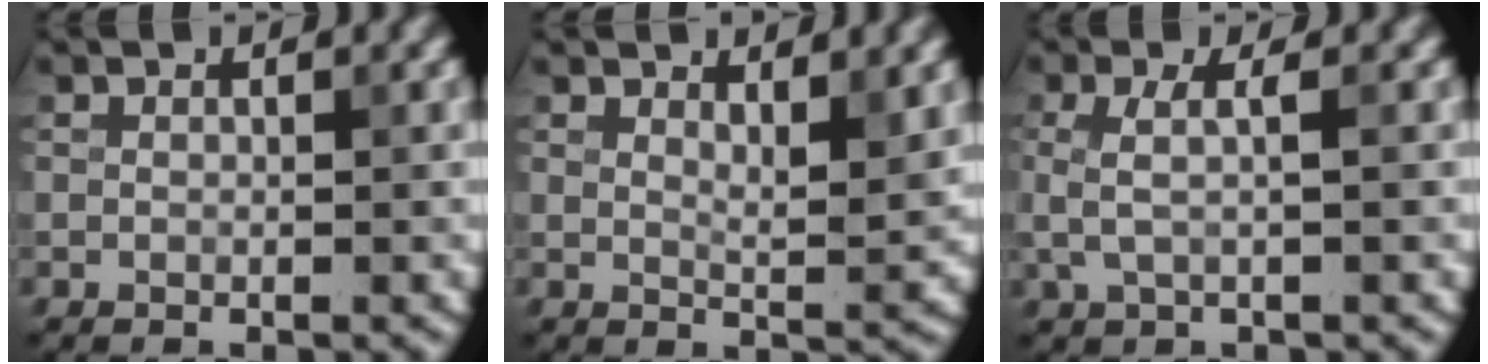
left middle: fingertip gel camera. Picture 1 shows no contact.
{"total": 2.7, "force": [1.8, 0.6, 1.9], "torque": [-0.025, -0.007, 0.030]}
{"total": 2.3, "force": [0.1, 0.6, 2.2], "torque": [-0.047, 0.001, 0.003]}